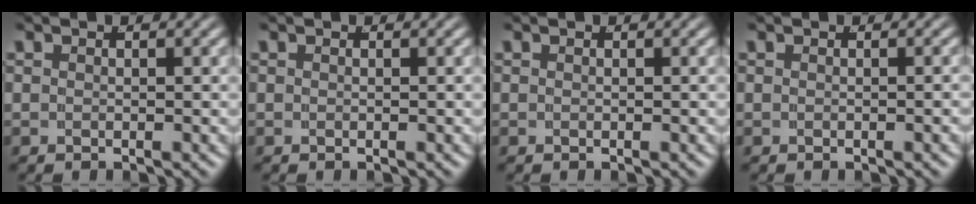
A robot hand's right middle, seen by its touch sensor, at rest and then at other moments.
{"total": 0.0}
{"total": 0.0}
{"total": 0.0}